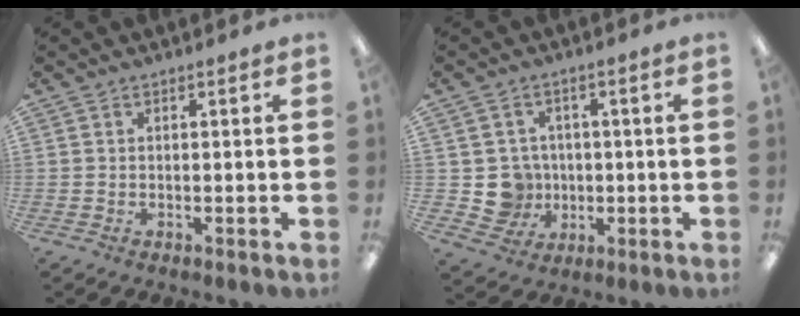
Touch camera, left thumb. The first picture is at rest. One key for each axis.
{"total": 6.8, "fx": 0.0, "fy": 6.7, "fz": 1.1, "tx": -0.030, "ty": 0.008, "tz": 0.010}